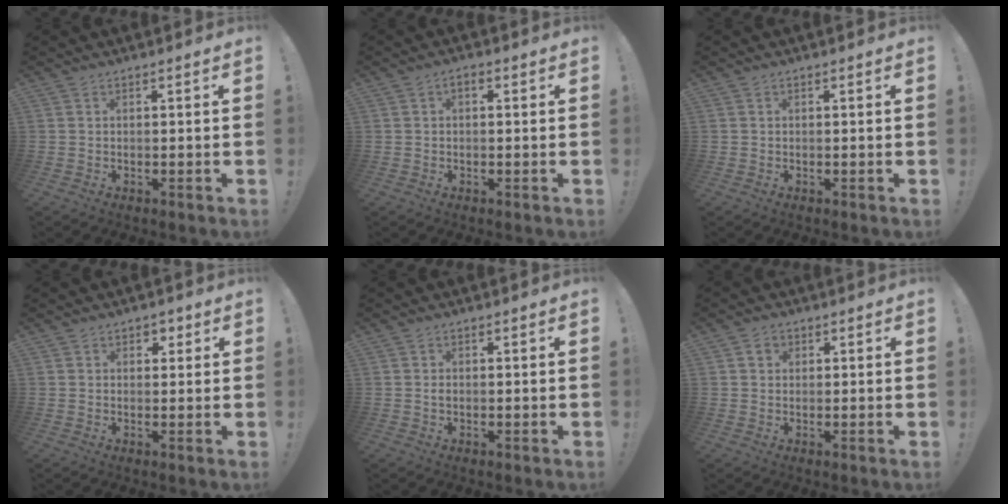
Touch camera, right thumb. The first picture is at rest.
{"total": 1.2, "force": [-0.4, 0.7, 0.9], "torque": [-0.021, 0.008, -0.007]}
{"total": 0.0}
{"total": 2.6, "force": [1.1, 2.1, 0.9], "torque": [-0.004, -0.001, 0.015]}
{"total": 0.7, "force": [-0.2, 0.4, 0.5], "torque": [-0.012, 0.004, -0.005]}
{"total": 2.3, "force": [1.0, 1.9, 0.9], "torque": [-0.006, 0.000, 0.016]}